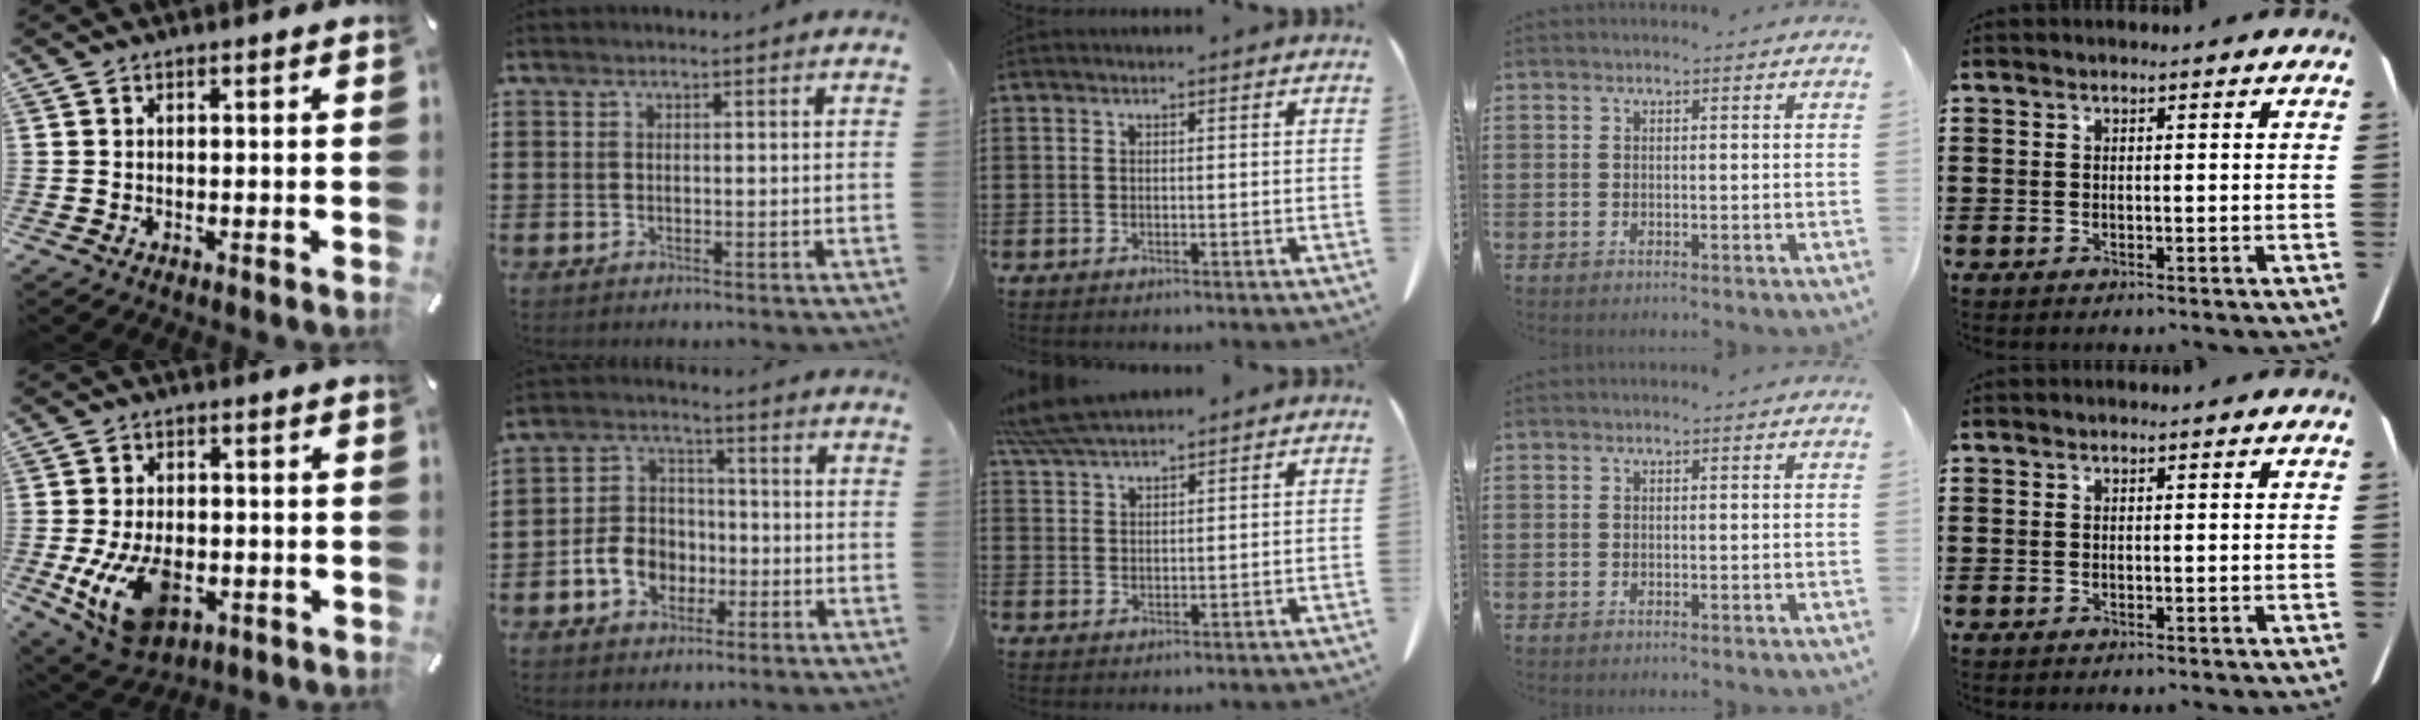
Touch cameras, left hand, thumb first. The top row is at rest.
{"thumb": {"total": 13.5, "force": [-3.4, 8.6, 9.8], "torque": [-0.192, -0.003, -0.059]}, "index": {"total": 7.3, "force": [-2.8, 5.7, 3.6], "torque": [-0.097, 0.015, -0.057]}, "middle": {"total": 5.8, "force": [5.3, 0.8, 2.3], "torque": [-0.062, -0.012, 0.102]}}